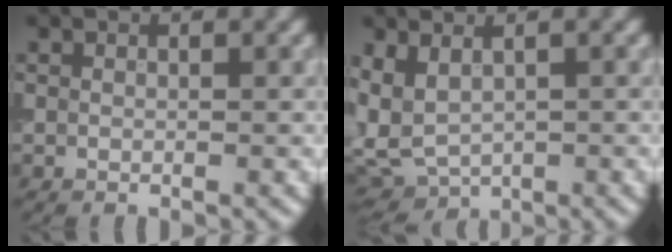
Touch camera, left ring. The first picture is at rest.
{"total": 3.5, "force": [0.1, 2.4, 2.6], "torque": [-0.062, -0.005, 0.004]}